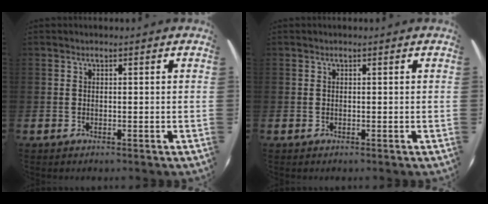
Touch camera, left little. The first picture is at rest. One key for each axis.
{"total": 0.0}